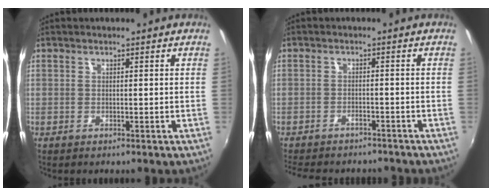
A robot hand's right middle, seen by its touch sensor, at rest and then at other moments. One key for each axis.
{"total": 9.9, "fx": -8.6, "fy": 3.2, "fz": 3.6, "tx": -0.090, "ty": -0.017, "tz": -0.126}